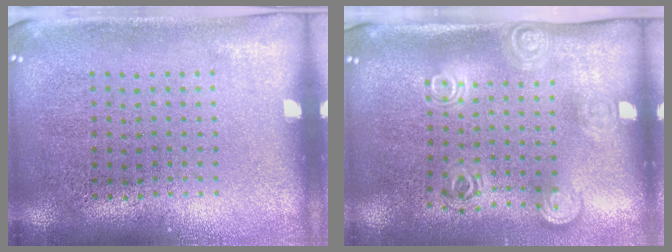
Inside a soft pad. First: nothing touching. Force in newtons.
{"total": 1.8, "press": 1.3, "slide": 1.3}